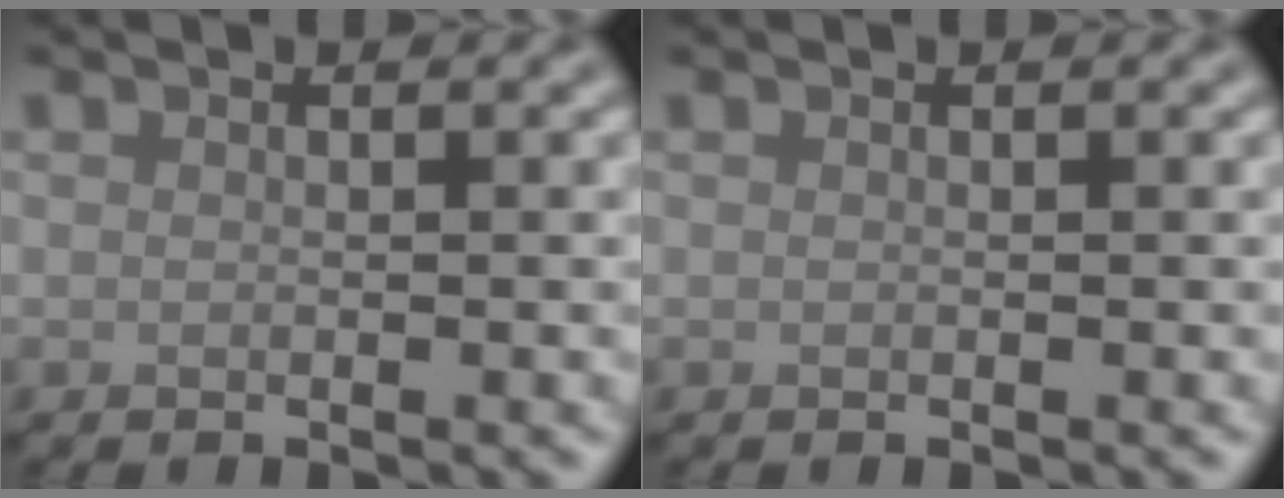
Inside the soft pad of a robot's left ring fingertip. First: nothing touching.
{"total": 0.0}